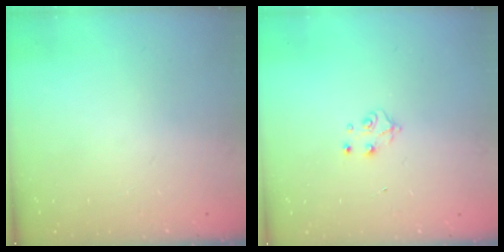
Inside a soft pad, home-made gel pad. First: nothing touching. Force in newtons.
{"total": 4.4, "press": 4.4, "slide": 0.7}